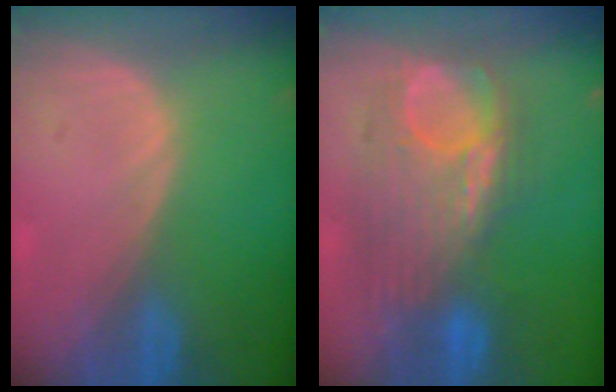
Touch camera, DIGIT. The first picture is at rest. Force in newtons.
{"total": 9.6, "press": 9.4, "slide": 2.1}